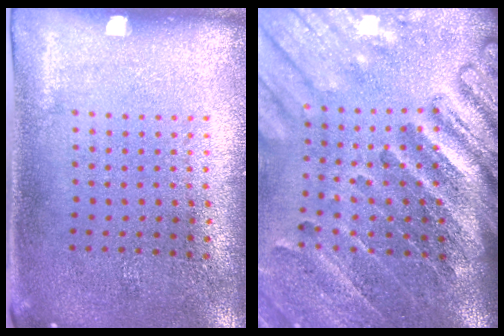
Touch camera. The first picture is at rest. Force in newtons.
{"total": 4.3, "press": 3.2, "slide": 2.8}